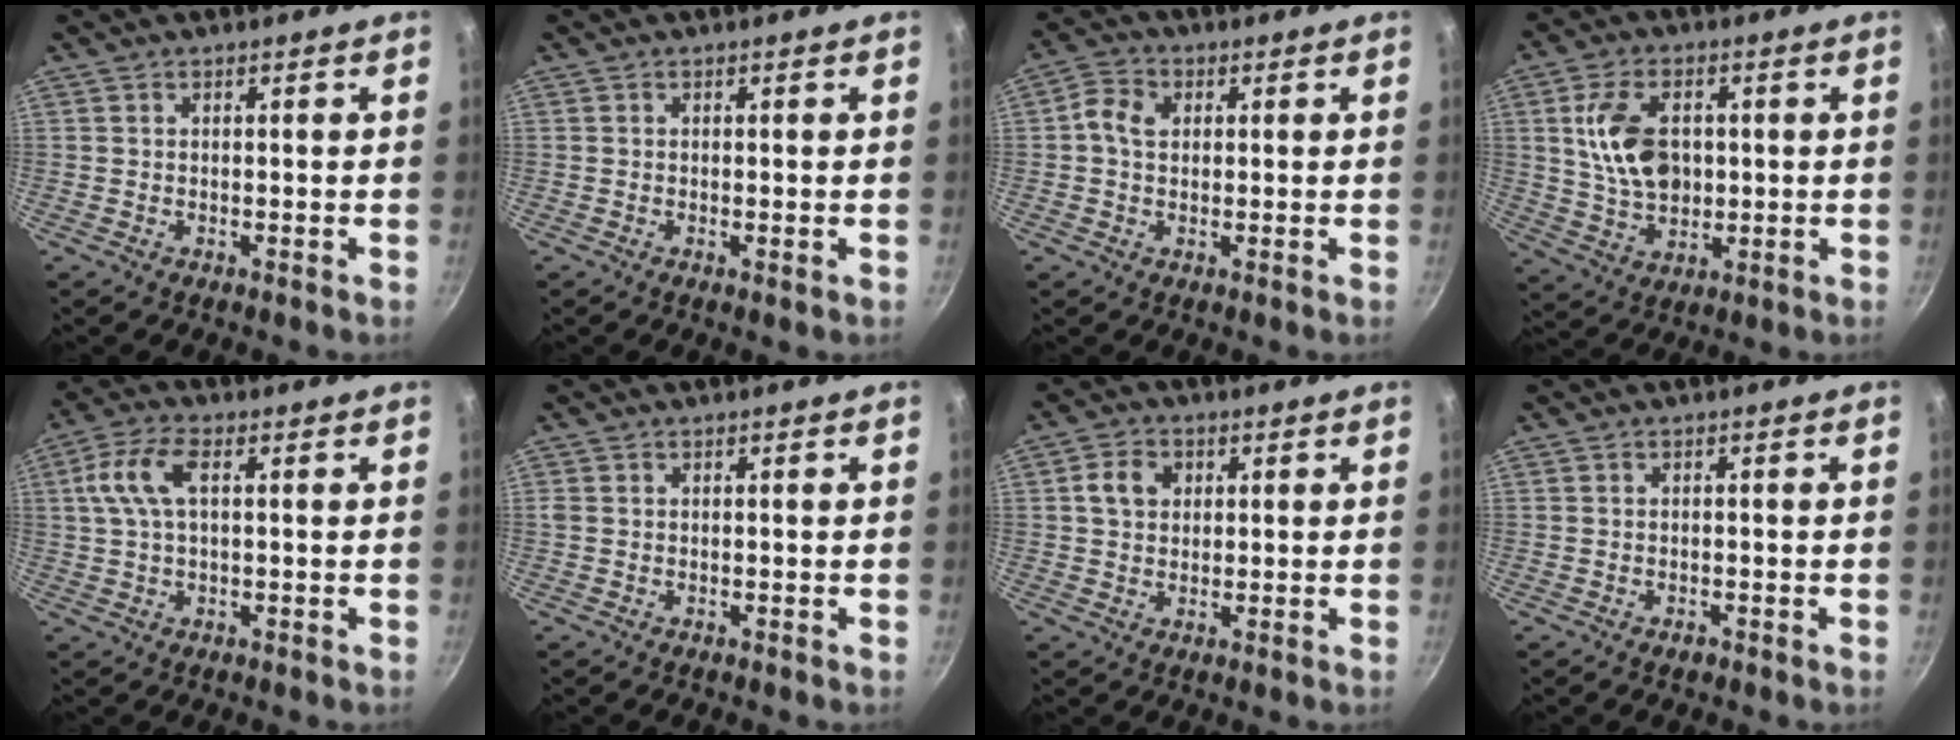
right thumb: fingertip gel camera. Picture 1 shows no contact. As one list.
[{"total": 0.7, "force": [-0.1, 0.2, 0.6], "torque": [-0.012, -0.003, -0.004]}, {"total": 5.0, "force": [0.7, 3.9, 3.2], "torque": [-0.054, 0.010, 0.007]}, {"total": 11.8, "force": [1.9, 7.7, 8.8], "torque": [-0.147, -0.003, 0.041]}, {"total": 7.8, "force": [1.8, 3.8, 6.6], "torque": [-0.147, 0.021, 0.032]}, {"total": 0.7, "force": [0.0, 0.5, 0.4], "torque": [-0.007, 0.001, 0.000]}, {"total": 5.4, "force": [1.3, 4.3, 3.0], "torque": [-0.042, 0.003, 0.021]}, {"total": 1.0, "force": [-0.7, 0.6, 0.5], "torque": [-0.007, 0.004, -0.011]}]